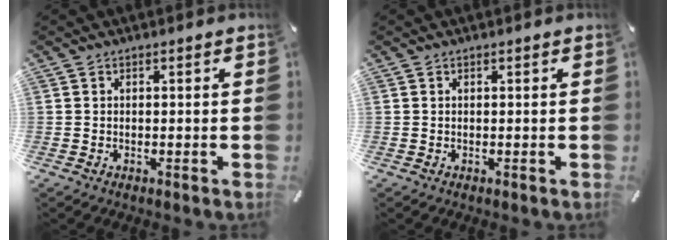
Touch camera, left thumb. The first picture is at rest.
{"total": 0.0}